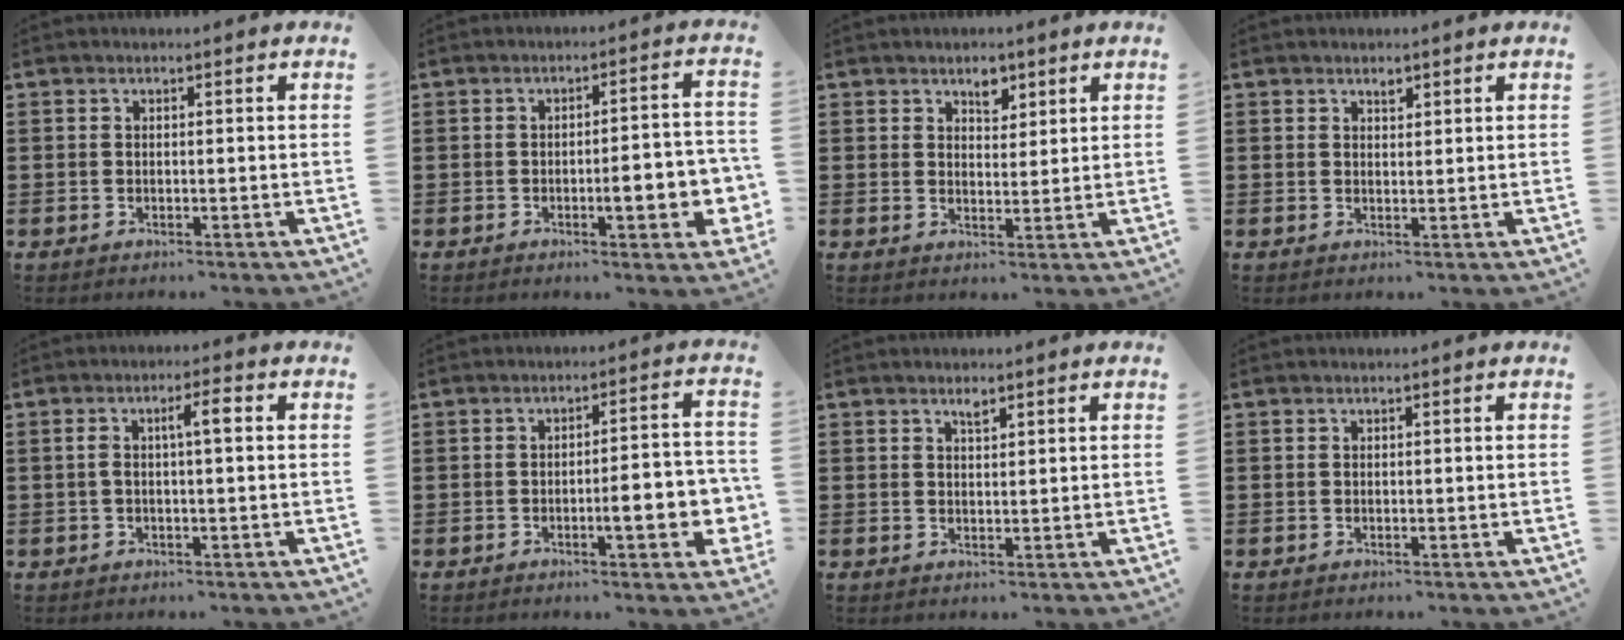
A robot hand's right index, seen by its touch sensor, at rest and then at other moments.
{"total": 6.8, "force": [-1.8, 1.7, 6.3], "torque": [-0.084, -0.006, -0.031]}
{"total": 3.3, "force": [2.3, 1.8, 1.5], "torque": [-0.020, -0.001, 0.039]}
{"total": 1.3, "force": [0.9, 0.6, 0.6], "torque": [-0.014, 0.002, 0.018]}
{"total": 3.6, "force": [0.4, 0.6, 3.5], "torque": [-0.060, 0.004, 0.000]}
{"total": 7.6, "force": [-2.2, 1.9, 7.0], "torque": [-0.096, -0.006, -0.037]}
{"total": 1.4, "force": [1.1, 0.4, 0.7], "torque": [-0.009, -0.001, 0.017]}
{"total": 0.0}